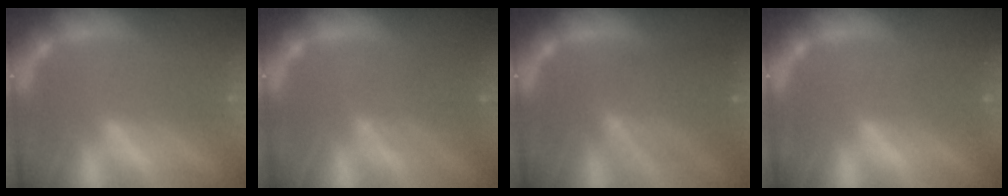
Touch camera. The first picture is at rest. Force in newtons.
{"total": 3.5}
{"total": 6.6}
{"total": 1.5}